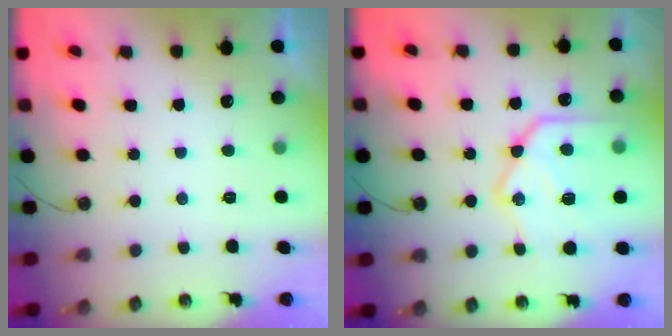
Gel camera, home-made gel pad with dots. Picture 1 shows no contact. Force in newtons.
{"total": 20.4, "press": 20.3, "slide": 1.6}